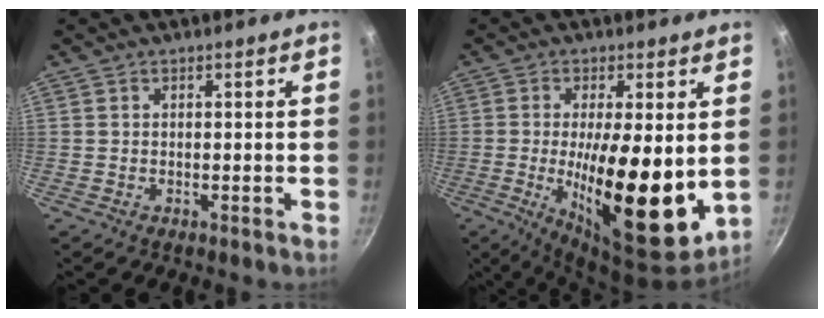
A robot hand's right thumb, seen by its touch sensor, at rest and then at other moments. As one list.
[{"total": 18.1, "force": [-1.0, 5.8, 17.1], "torque": [-0.262, -0.025, -0.012]}]